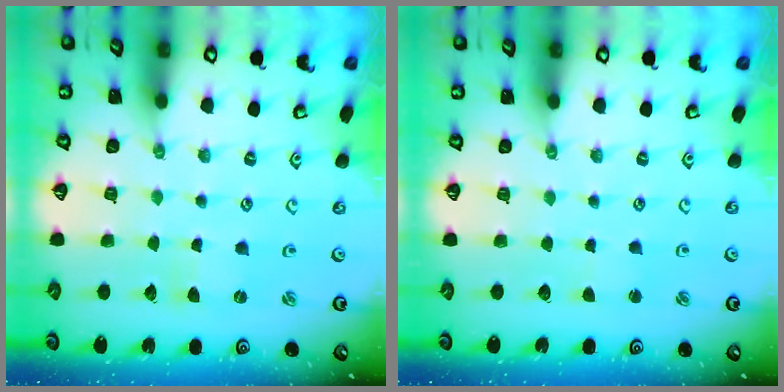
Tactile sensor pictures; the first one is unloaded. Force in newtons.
{"total": 1.5, "press": 1.5, "slide": 0.1}